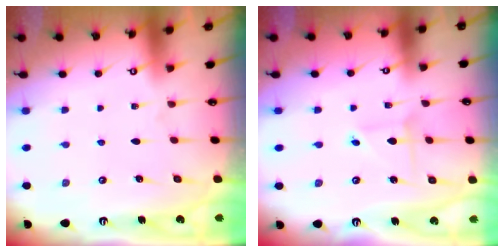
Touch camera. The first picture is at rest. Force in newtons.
{"total": 2.3, "press": 2.3, "slide": 0.0}